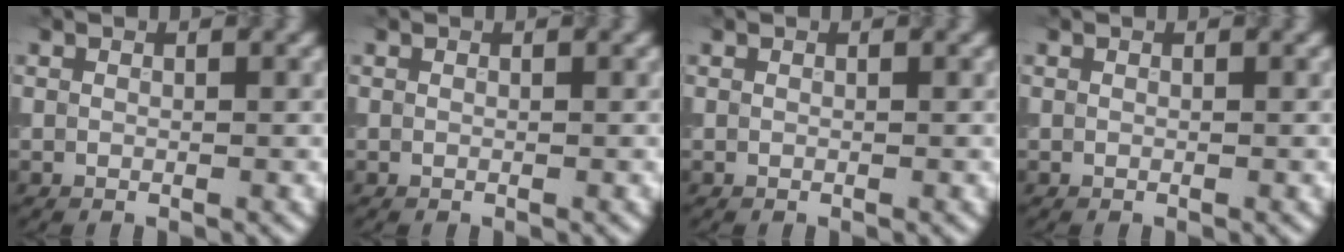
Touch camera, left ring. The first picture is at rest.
{"total": 0.0}
{"total": 0.0}
{"total": 0.0}